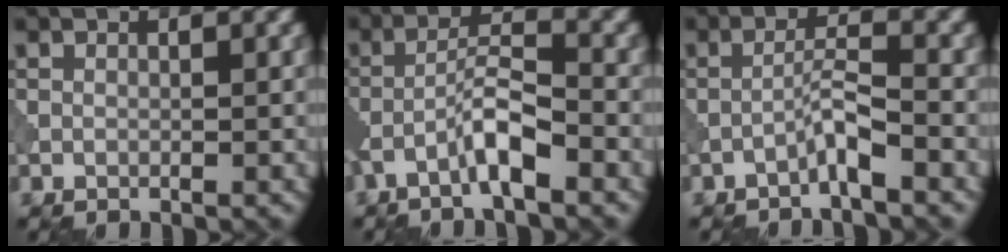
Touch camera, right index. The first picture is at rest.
{"total": 4.0, "force": [-2.1, 0.4, 3.3], "torque": [-0.063, 0.016, -0.050]}
{"total": 2.3, "force": [-1.4, -0.1, 1.7], "torque": [-0.036, 0.016, -0.033]}